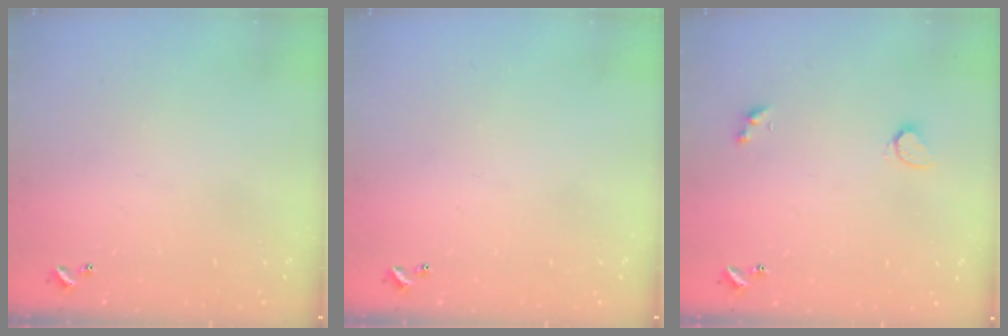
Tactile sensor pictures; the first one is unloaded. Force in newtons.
{"total": 0.0}
{"total": 2.3, "press": 2.3, "slide": 0.5}